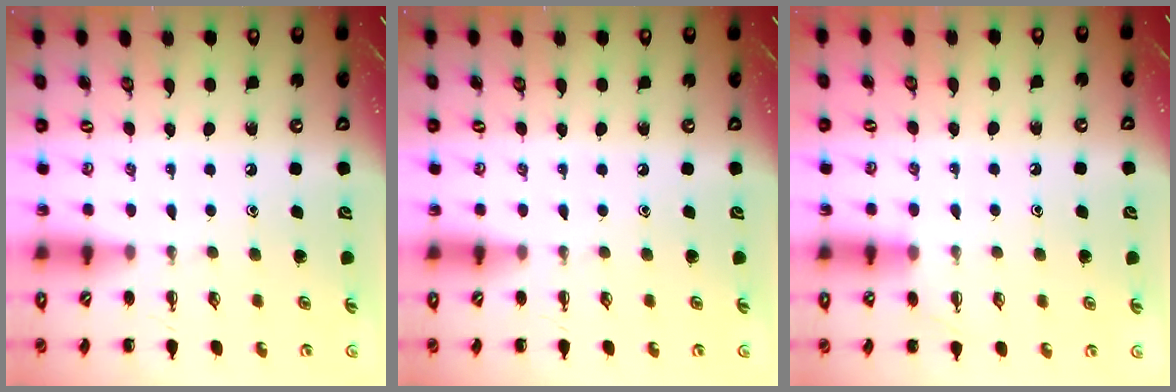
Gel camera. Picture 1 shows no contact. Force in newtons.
{"total": 0.0}
{"total": 4.2, "press": 4.0, "slide": 1.2}